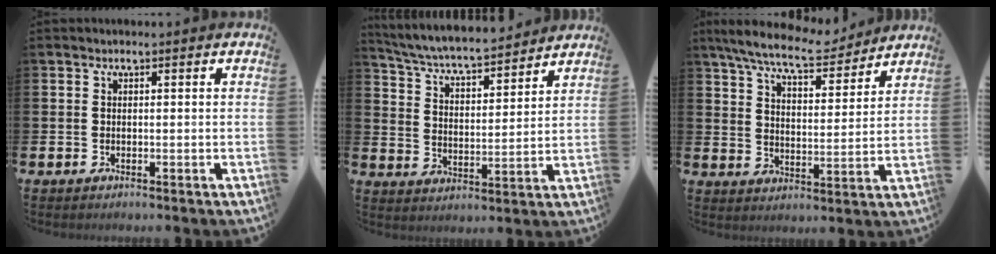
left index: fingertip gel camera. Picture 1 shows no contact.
{"total": 6.0, "force": [5.7, 0.7, 1.6], "torque": [-0.061, -0.049, 0.095]}
{"total": 9.0, "force": [8.3, 1.3, 3.2], "torque": [-0.088, -0.044, 0.147]}